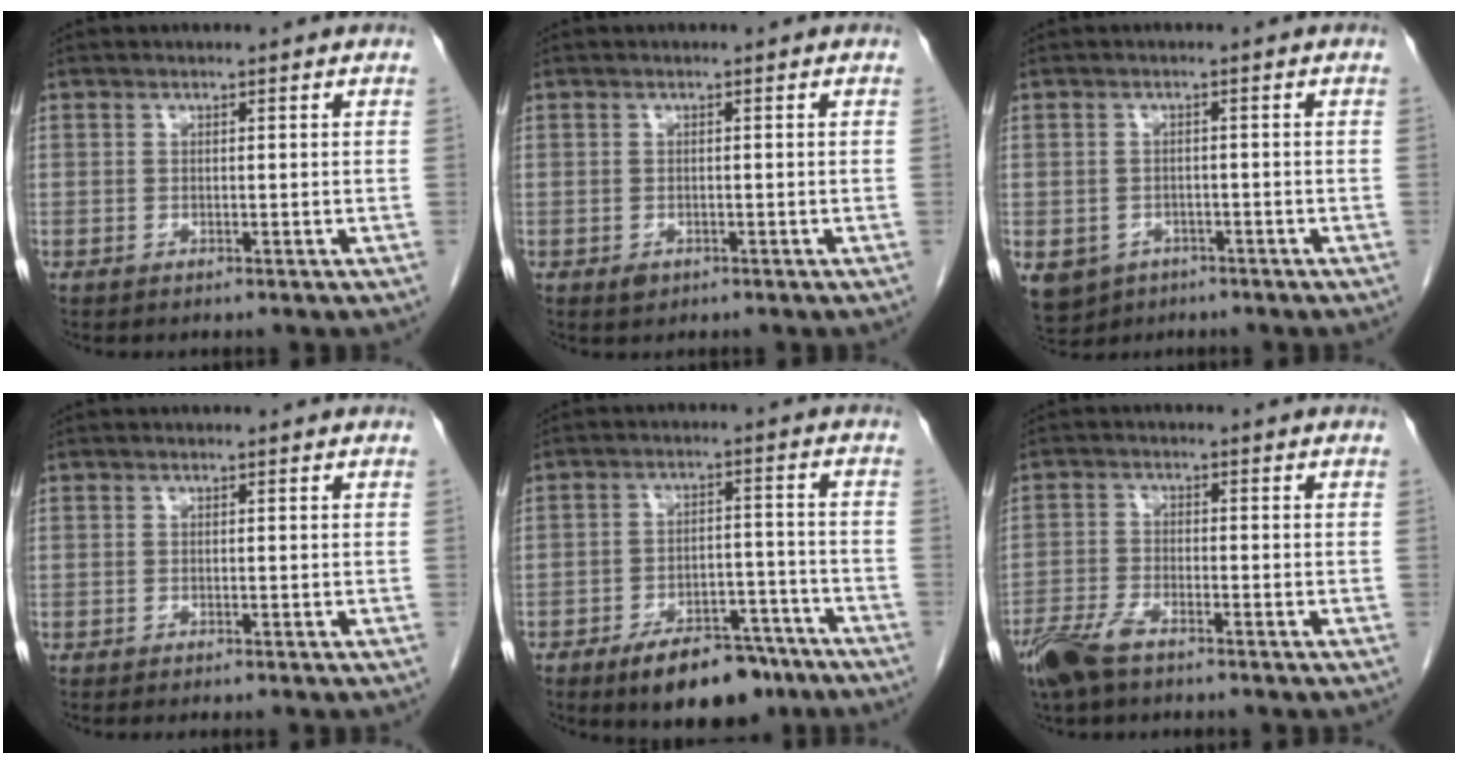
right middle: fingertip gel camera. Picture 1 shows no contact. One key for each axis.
{"total": 1.1, "fx": -0.6, "fy": 0.8, "fz": 0.6, "tx": -0.008, "ty": 0.001, "tz": -0.004}
{"total": 7.7, "fx": -4.3, "fy": 6.0, "fz": 2.2, "tx": -0.053, "ty": 0.002, "tz": -0.061}
{"total": 1.3, "fx": -1.1, "fy": -0.1, "fz": 0.6, "tx": -0.002, "ty": 0.002, "tz": -0.013}
{"total": 11.4, "fx": -8.2, "fy": 4.7, "fz": 6.4, "tx": -0.084, "ty": 0.007, "tz": -0.123}
{"total": 6.4, "fx": -4.9, "fy": 1.7, "fz": 3.7, "tx": -0.080, "ty": -0.012, "tz": -0.093}